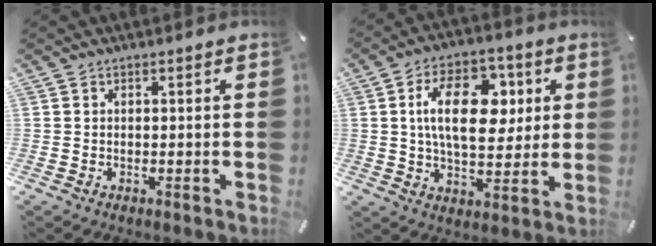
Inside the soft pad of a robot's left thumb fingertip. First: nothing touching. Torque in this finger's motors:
{"motor_torque": [0.43, 0.92, 1.58, -0.76, 0.45]}